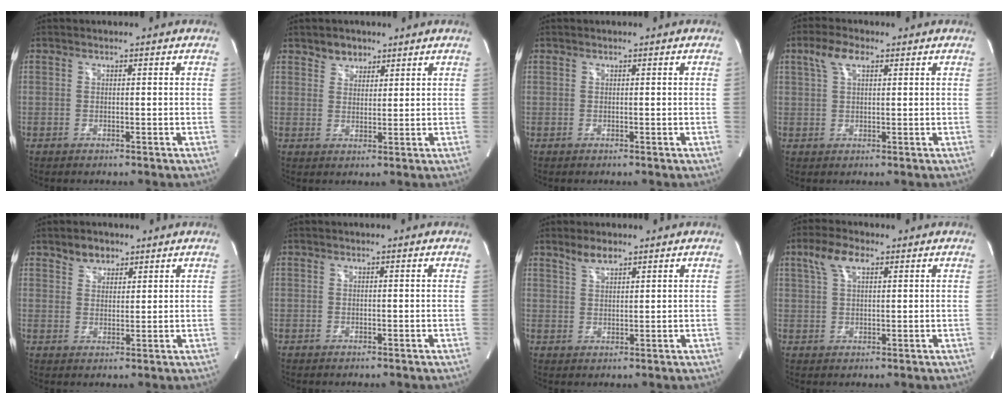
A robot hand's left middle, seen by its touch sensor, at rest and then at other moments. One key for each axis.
{"total": 3.1, "fx": 2.3, "fy": 2.0, "fz": 0.5, "tx": -0.002, "ty": 0.002, "tz": 0.038}
{"total": 0.0}
{"total": 4.1, "fx": 2.2, "fy": 1.5, "fz": 3.2, "tx": -0.072, "ty": 0.018, "tz": 0.045}
{"total": 3.1, "fx": 2.4, "fy": 1.8, "fz": 0.9, "tx": -0.015, "ty": 0.004, "tz": 0.043}
{"total": 0.0}
{"total": 2.9, "fx": 2.4, "fy": 0.8, "fz": 1.4, "tx": -0.031, "ty": 0.004, "tz": 0.047}
{"total": 4.9, "fx": 2.7, "fy": 1.9, "fz": 3.7, "tx": -0.084, "ty": 0.019, "tz": 0.055}